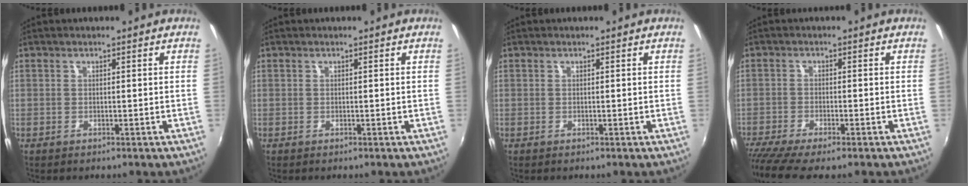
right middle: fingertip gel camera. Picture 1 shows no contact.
{"total": 0.0}
{"total": 0.0}
{"total": 7.3, "force": [-6.0, 0.5, 4.1], "torque": [-0.104, -0.034, -0.105]}